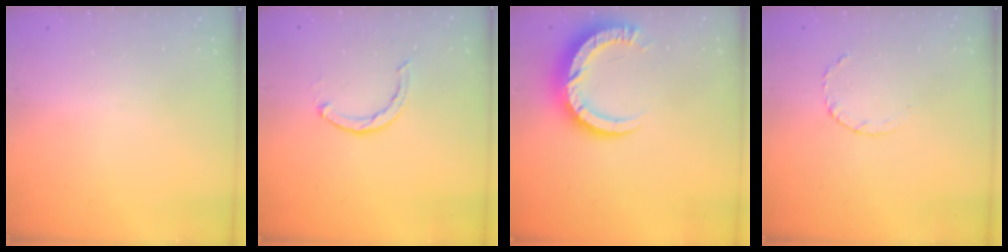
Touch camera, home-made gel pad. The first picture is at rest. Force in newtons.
{"total": 2.4, "press": 2.4, "slide": 0.4}
{"total": 10.0, "press": 10.0, "slide": 1.1}
{"total": 3.5, "press": 3.5, "slide": 0.4}